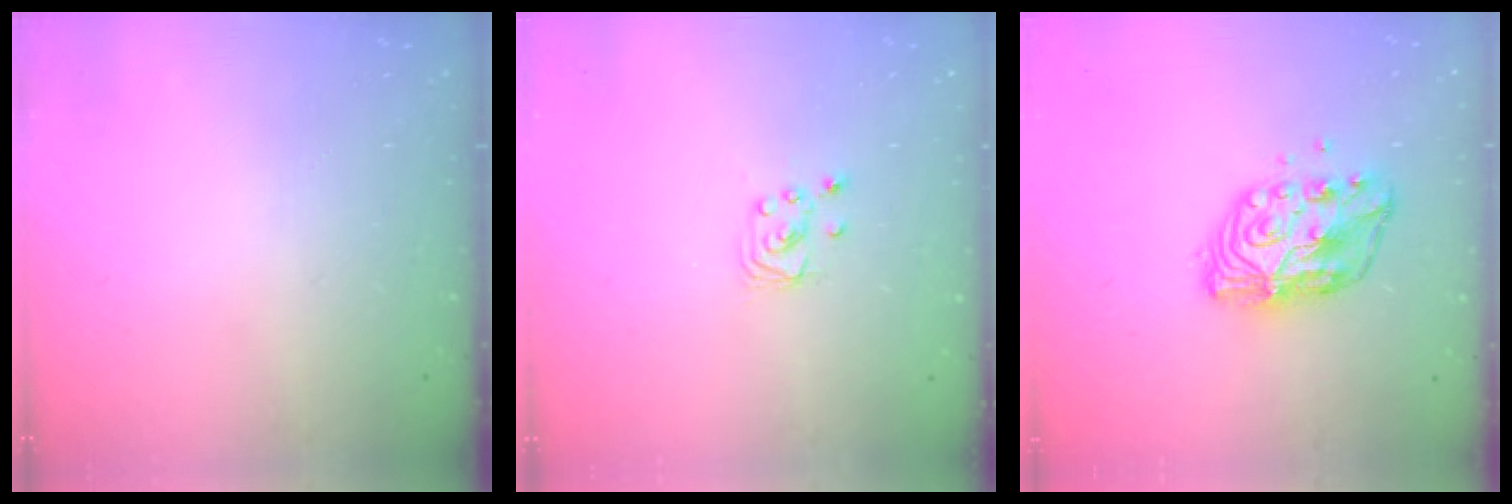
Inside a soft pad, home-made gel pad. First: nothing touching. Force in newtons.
{"total": 2.7, "press": 2.7, "slide": 0.2}
{"total": 9.8, "press": 9.8, "slide": 0.7}